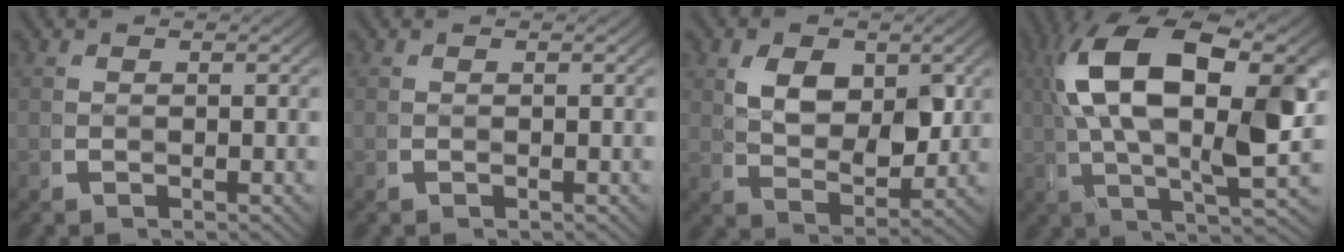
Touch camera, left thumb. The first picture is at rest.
{"total": 0.0}
{"total": 5.4, "force": [1.6, 3.3, 4.0], "torque": [-0.065, -0.014, 0.039]}
{"total": 13.9, "force": [2.6, 6.2, 12.1], "torque": [-0.229, -0.004, 0.043]}